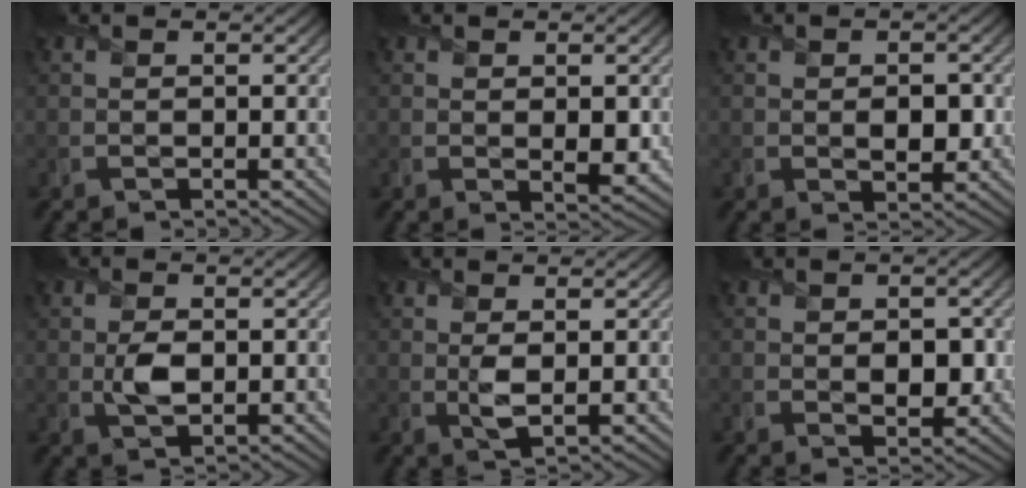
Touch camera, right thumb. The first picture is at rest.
{"total": 2.1, "force": [0.1, 1.0, 1.8], "torque": [-0.033, -0.009, 0.004]}
{"total": 2.9, "force": [-0.3, 1.8, 2.3], "torque": [-0.043, -0.007, -0.007]}
{"total": 3.1, "force": [-0.1, 1.8, 2.5], "torque": [-0.059, -0.003, -0.003]}
{"total": 2.3, "force": [0.4, 0.8, 2.1], "torque": [-0.048, -0.002, 0.011]}
{"total": 3.5, "force": [-0.2, 2.3, 2.7], "torque": [-0.047, -0.007, -0.005]}